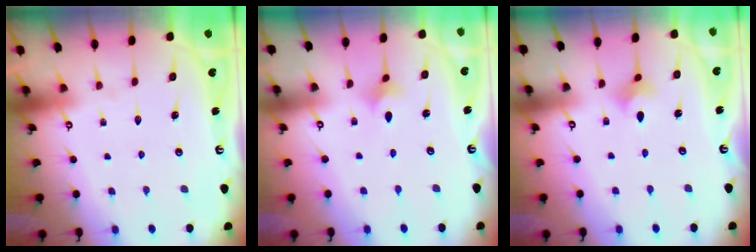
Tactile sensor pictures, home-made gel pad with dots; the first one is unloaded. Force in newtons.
{"total": 2.3, "press": 2.2, "slide": 0.5}
{"total": 3.2, "press": 3.2, "slide": 0.2}